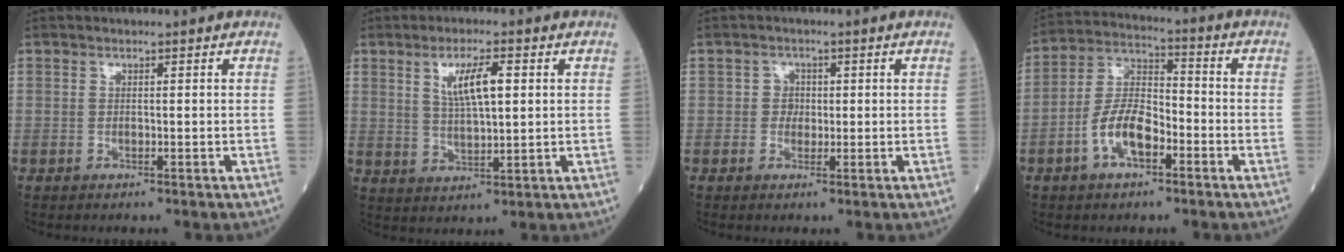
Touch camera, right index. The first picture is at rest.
{"total": 6.4, "force": [2.1, 1.3, 5.9], "torque": [-0.112, 0.002, 0.043]}
{"total": 1.8, "force": [-0.1, 1.6, 0.8], "torque": [-0.006, 0.005, -0.004]}
{"total": 9.1, "force": [-3.9, 4.0, 7.2], "torque": [-0.151, 0.015, -0.077]}